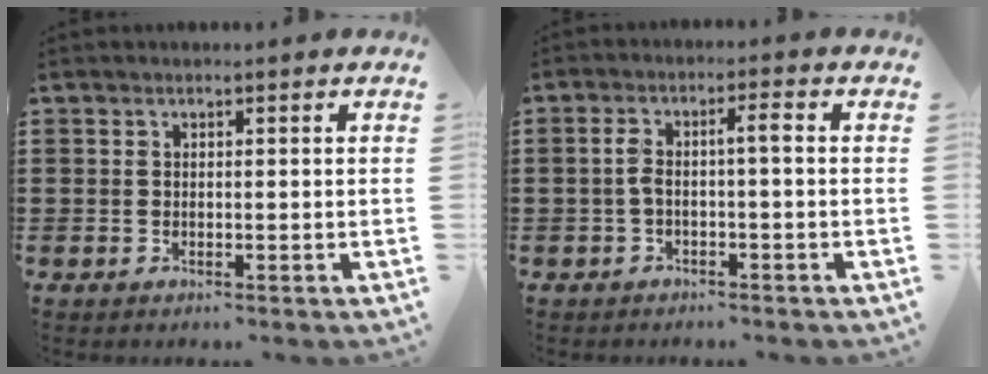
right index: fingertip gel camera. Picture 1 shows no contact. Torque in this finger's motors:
{"motor_torque": [0.91, -0.38, 0.13, 0.10]}